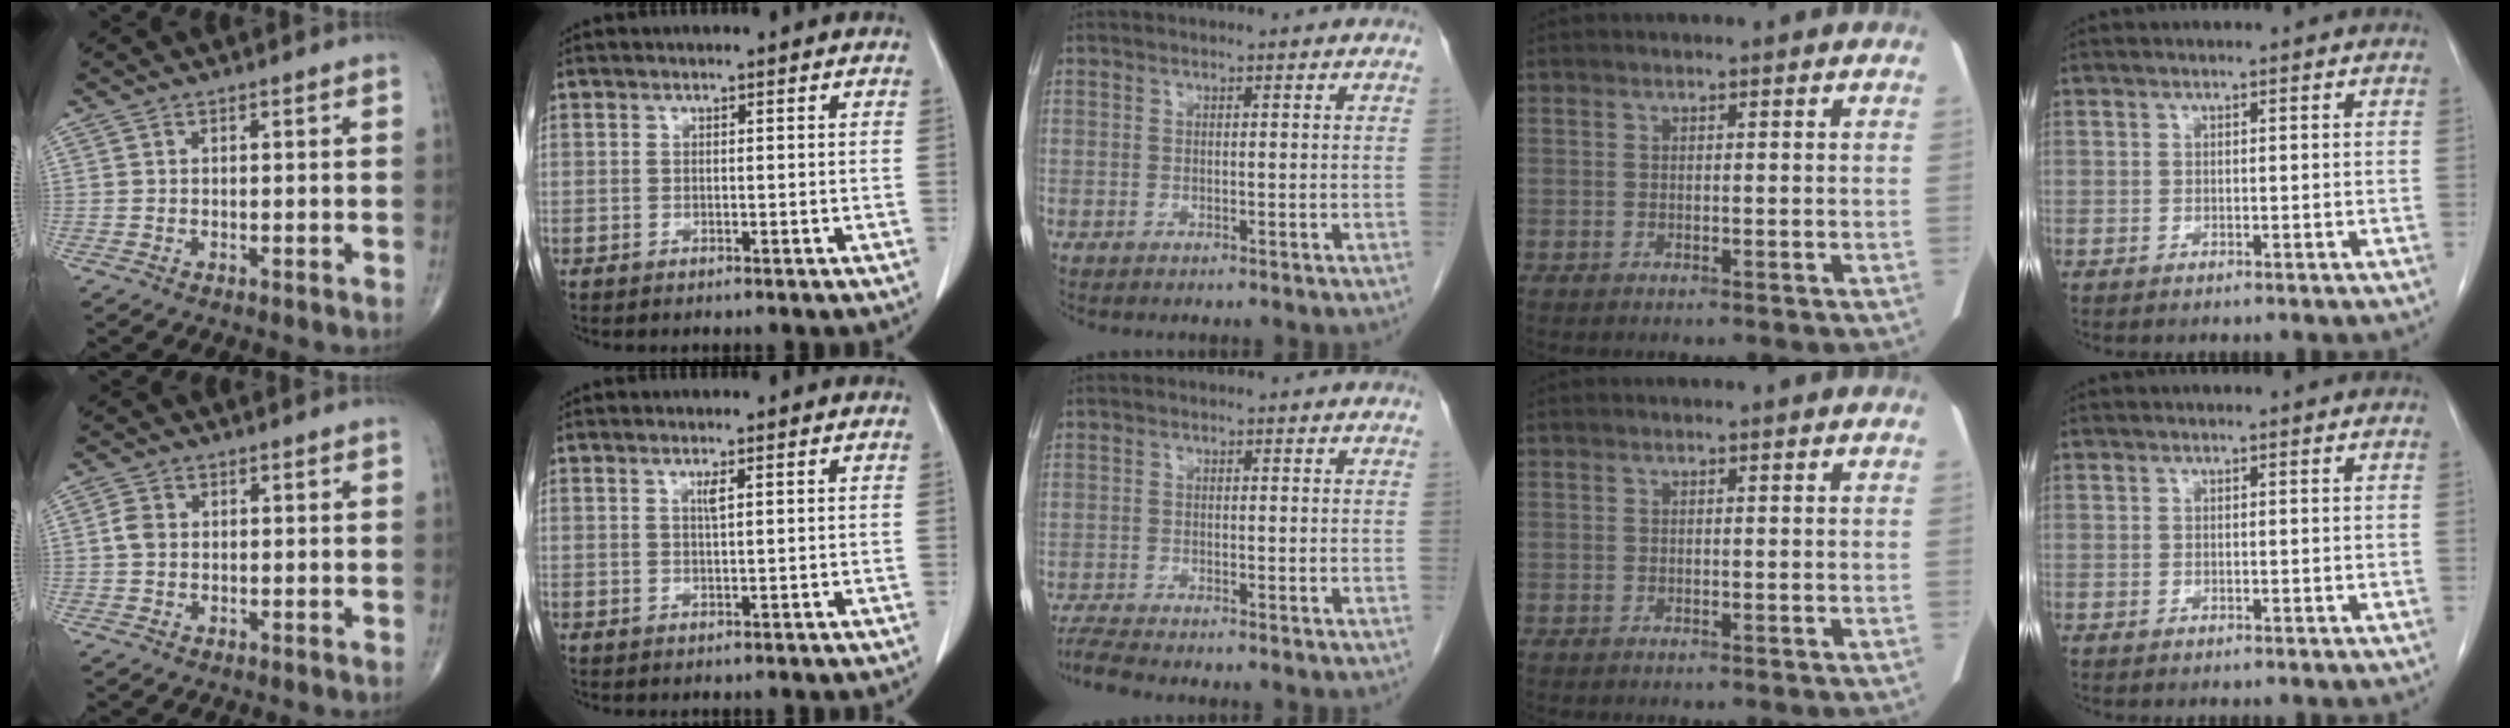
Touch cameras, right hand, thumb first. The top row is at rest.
{"thumb": {"total": 2.5, "force": [0.1, 2.0, 1.5], "torque": [-0.028, 0.006, -0.001]}, "index": {"total": 1.3, "force": [0.5, 0.0, 1.2], "torque": [-0.025, -0.001, 0.010]}, "middle": {"total": 3.2, "force": [-3.0, -0.6, 1.0], "torque": [-0.027, -0.018, -0.056]}}